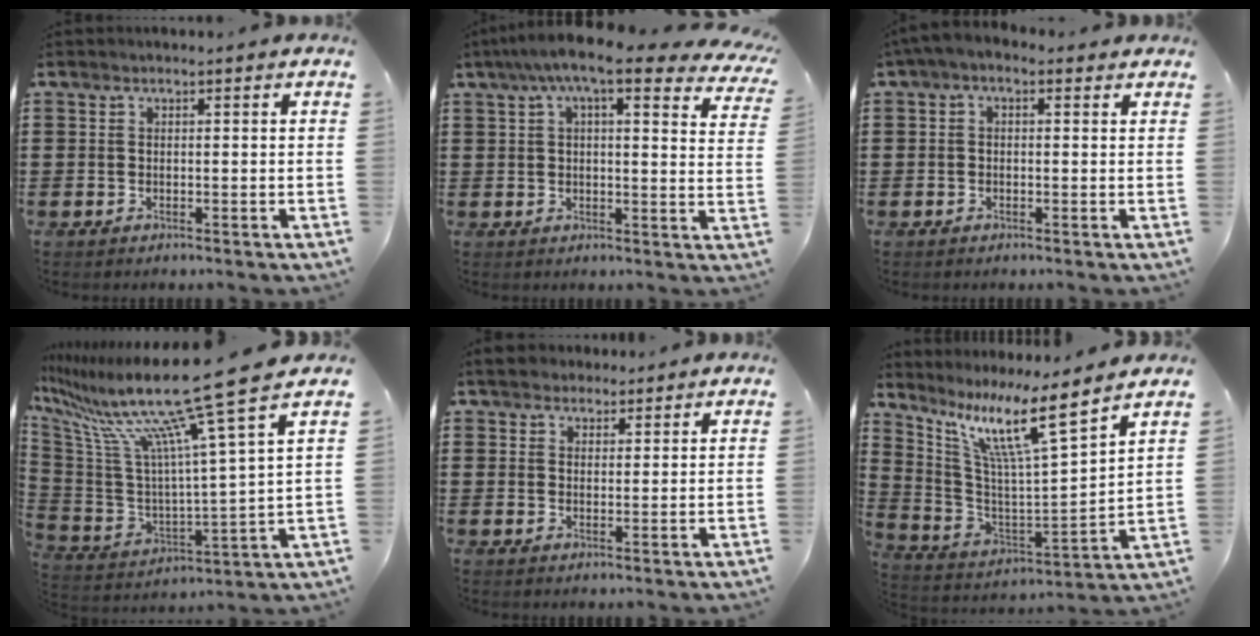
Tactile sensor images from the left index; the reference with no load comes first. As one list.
[{"total": 8.3, "force": [6.3, 0.9, 5.4], "torque": [-0.117, -0.015, 0.108]}, {"total": 1.6, "force": [-0.7, 0.8, 1.2], "torque": [-0.030, 0.002, -0.017]}, {"total": 16.6, "force": [12.8, -0.2, 10.7], "torque": [-0.230, -0.088, 0.199]}, {"total": 3.2, "force": [2.8, 1.4, 0.4], "torque": [-0.018, 0.004, 0.054]}, {"total": 12.0, "force": [7.9, -0.1, 9.0], "torque": [-0.201, -0.051, 0.122]}]